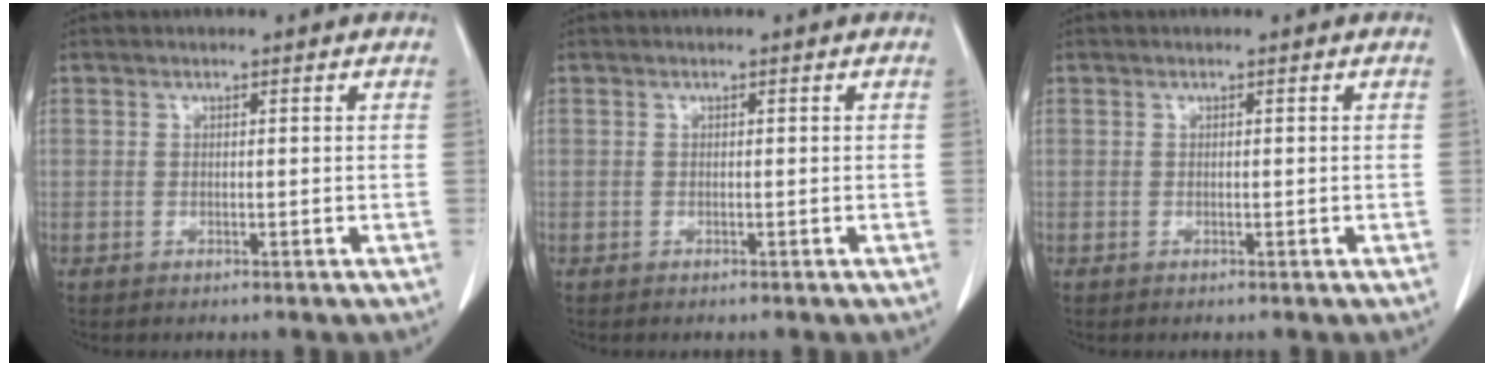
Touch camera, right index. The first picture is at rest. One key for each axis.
{"total": 0.0}
{"total": 0.0}